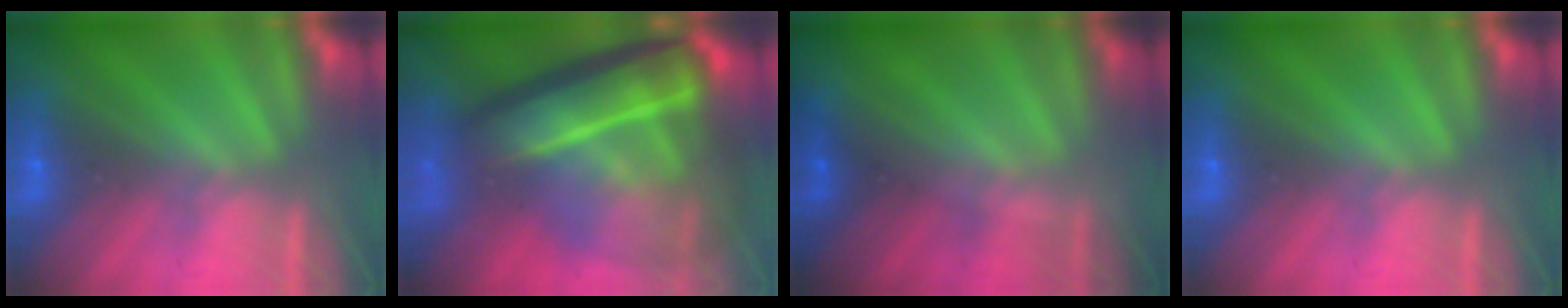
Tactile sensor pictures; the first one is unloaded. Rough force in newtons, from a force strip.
{"total": 7.7}
{"total": 1.3}
{"total": 0.0}